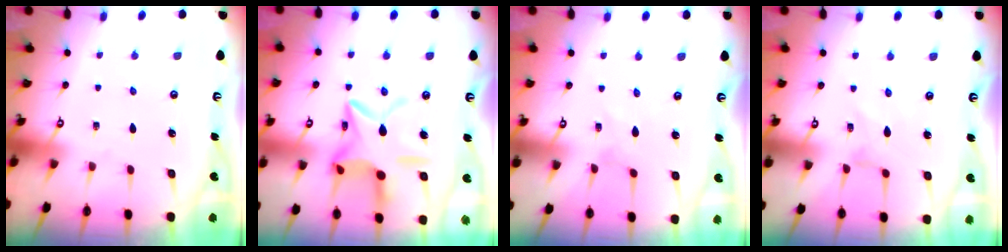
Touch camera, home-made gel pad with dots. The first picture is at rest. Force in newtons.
{"total": 14.4, "press": 14.3, "slide": 1.1}
{"total": 0.0}
{"total": 0.0}